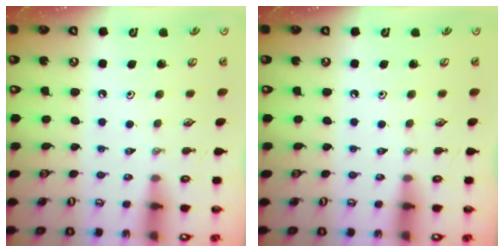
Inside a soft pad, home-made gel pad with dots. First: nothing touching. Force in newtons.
{"total": 0.0}